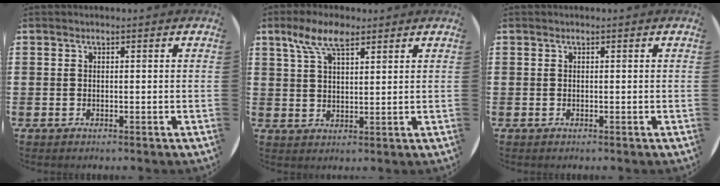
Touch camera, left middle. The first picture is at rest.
{"total": 6.4, "force": [4.2, 2.5, 4.1], "torque": [-0.081, 0.002, 0.073]}
{"total": 0.0}